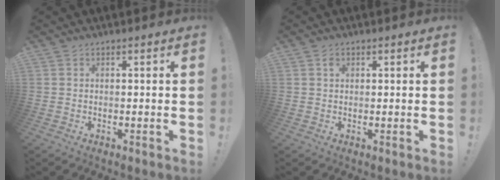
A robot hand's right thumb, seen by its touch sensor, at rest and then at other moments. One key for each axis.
{"total": 0.8, "fx": 0.3, "fy": 0.8, "fz": 0.2, "tx": 0.004, "ty": -0.001, "tz": 0.003}